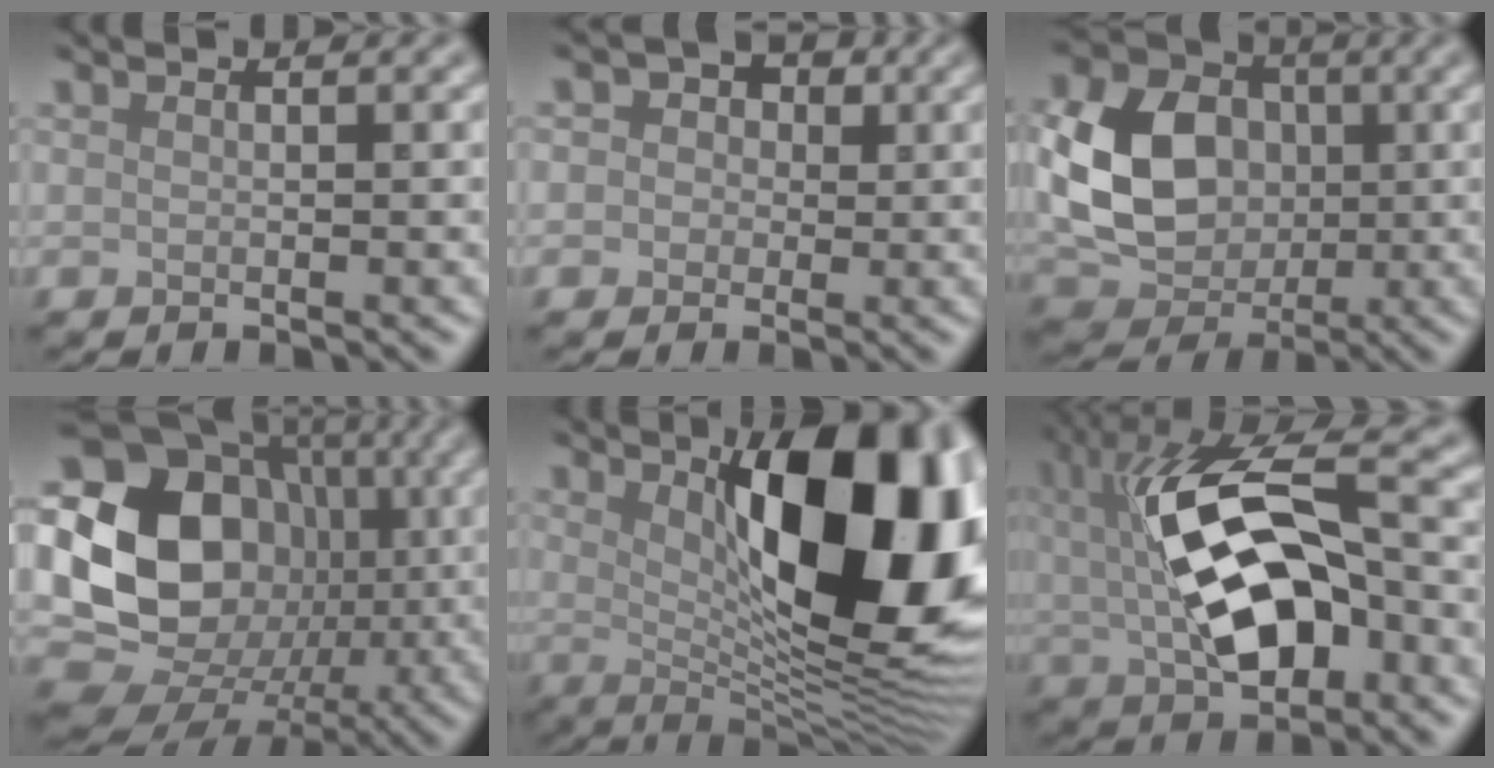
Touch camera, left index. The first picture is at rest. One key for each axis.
{"total": 4.6, "fx": 1.4, "fy": 3.9, "fz": 1.8, "tx": -0.001, "ty": 0.024, "tz": -0.006}
{"total": 8.6, "fx": 0.2, "fy": 6.8, "fz": 5.2, "tx": -0.115, "ty": 0.002, "tz": 0.003}
{"total": 15.6, "fx": -0.1, "fy": 13.0, "fz": 8.7, "tx": -0.146, "ty": -0.001, "tz": -0.013}
{"total": 14.5, "fx": 3.1, "fy": 5.1, "fz": 13.2, "tx": -0.161, "ty": 0.006, "tz": 0.042}
{"total": 11.9, "fx": 0.7, "fy": 5.6, "fz": 10.5, "tx": -0.182, "ty": 0.012, "tz": 0.009}